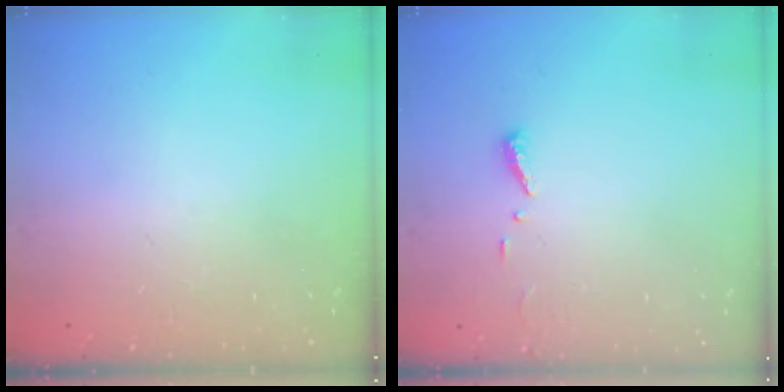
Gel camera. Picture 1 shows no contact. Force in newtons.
{"total": 3.7, "press": 3.7, "slide": 0.2}